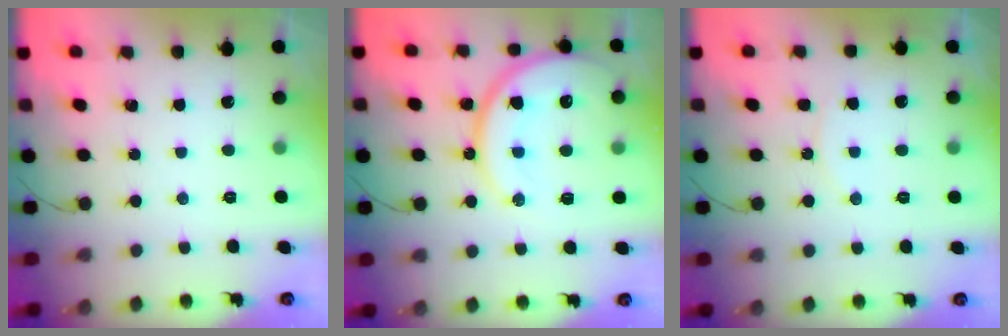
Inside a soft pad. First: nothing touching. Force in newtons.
{"total": 17.0, "press": 16.9, "slide": 1.5}
{"total": 4.6, "press": 4.6, "slide": 0.4}